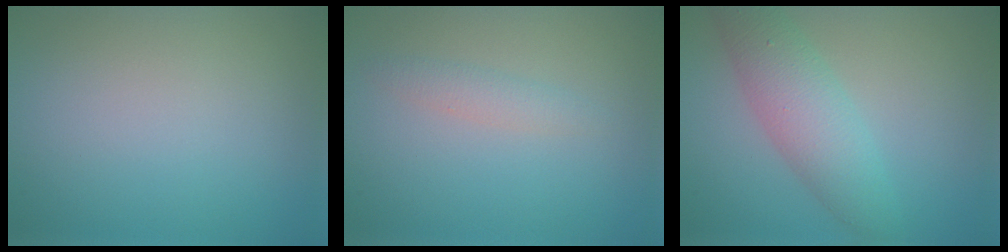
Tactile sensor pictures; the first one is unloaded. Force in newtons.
{"total": 1.4, "press": 1.4, "slide": 0.0}
{"total": 4.9, "press": 4.9, "slide": 0.2}